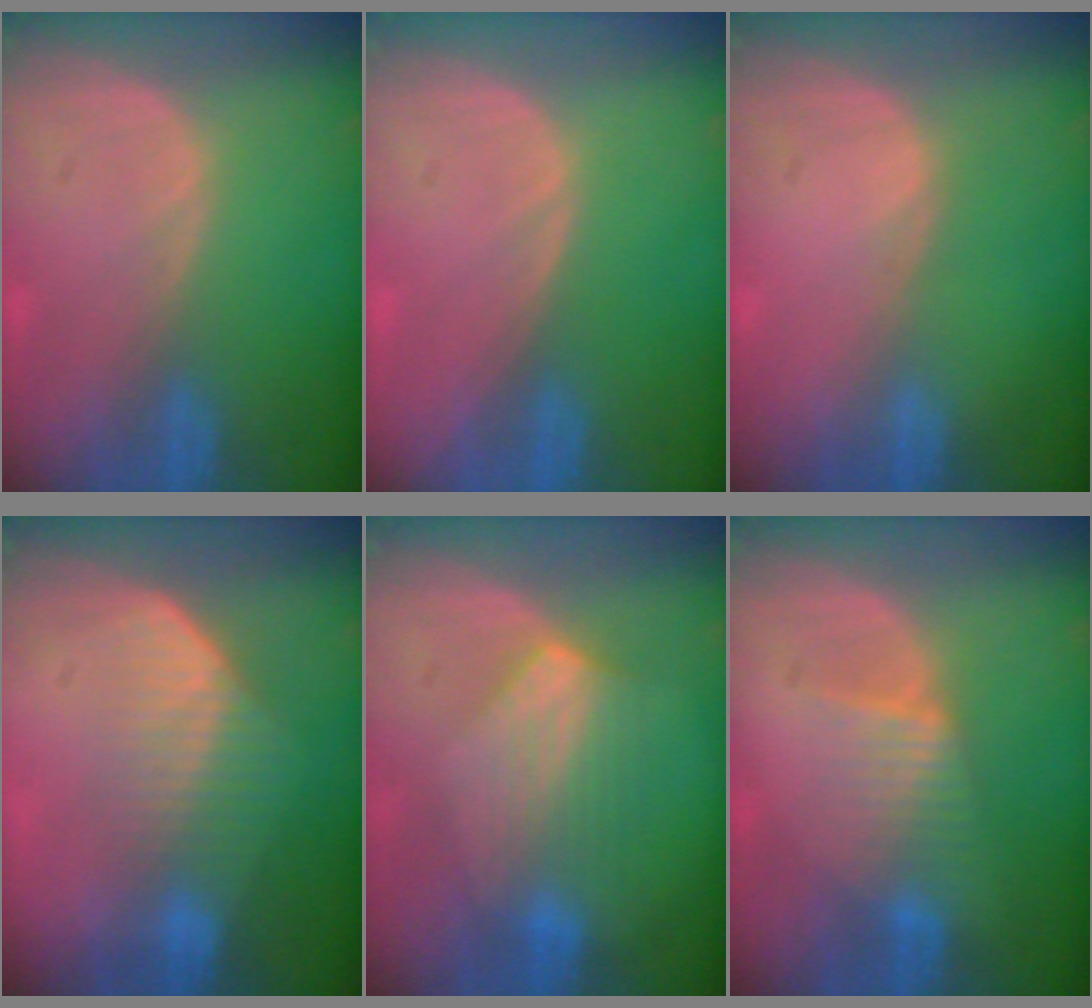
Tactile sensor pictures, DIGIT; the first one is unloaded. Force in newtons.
{"total": 0.0}
{"total": 0.0}
{"total": 7.3, "press": 6.3, "slide": 3.8}
{"total": 7.0, "press": 6.5, "slide": 2.4}
{"total": 4.5, "press": 4.5, "slide": 0.5}